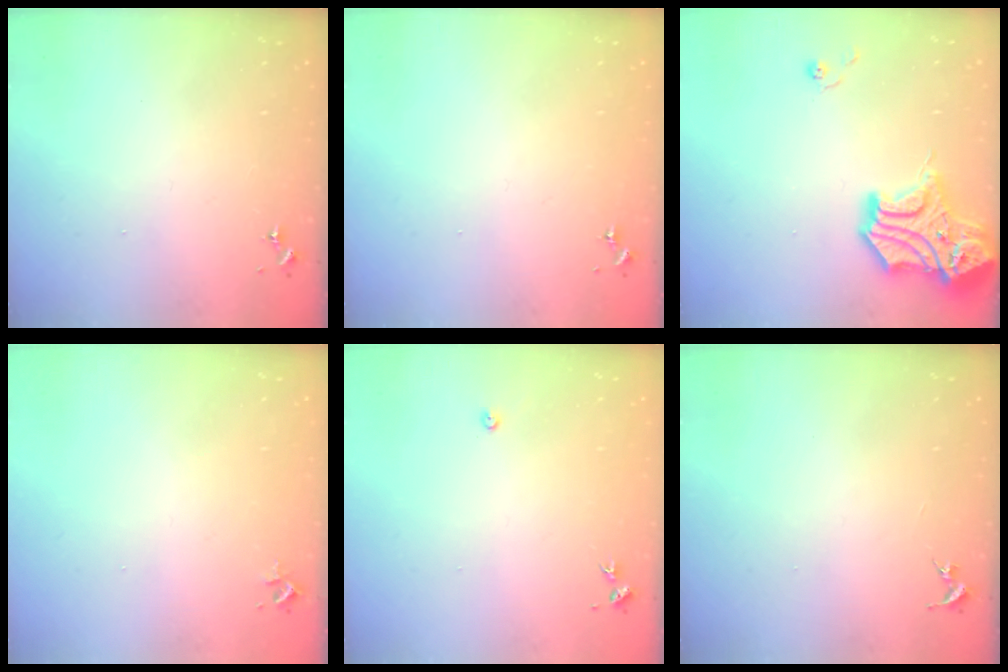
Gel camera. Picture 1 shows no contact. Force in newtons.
{"total": 0.0}
{"total": 15.8, "press": 15.6, "slide": 2.4}
{"total": 2.4, "press": 2.4, "slide": 0.3}
{"total": 2.2, "press": 2.2, "slide": 0.3}
{"total": 0.0}